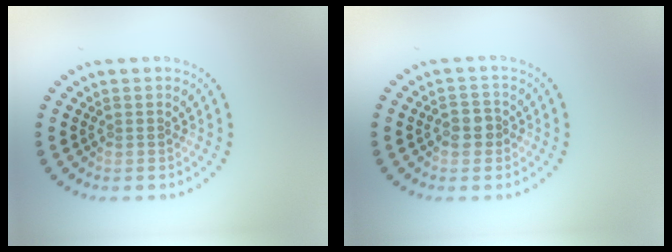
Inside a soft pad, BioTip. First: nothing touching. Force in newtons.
{"total": 2.1, "press": 2.0, "slide": 0.6}